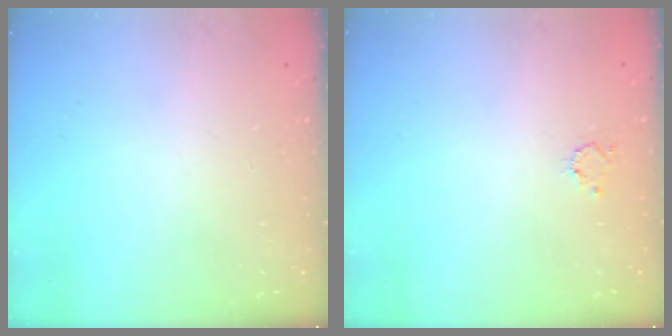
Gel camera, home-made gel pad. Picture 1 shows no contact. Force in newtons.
{"total": 2.6, "press": 2.6, "slide": 0.4}